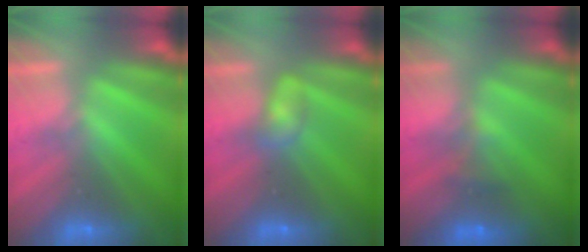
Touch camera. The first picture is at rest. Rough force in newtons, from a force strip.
{"total": 2.3}
{"total": 4.3}